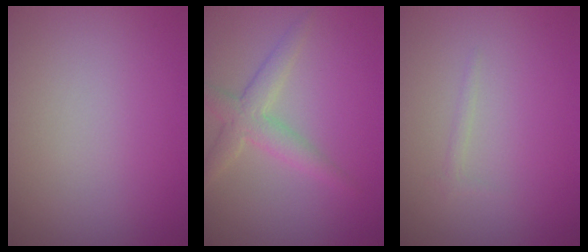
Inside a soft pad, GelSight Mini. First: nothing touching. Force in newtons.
{"total": 3.0, "press": 3.0, "slide": 0.3}
{"total": 0.6, "press": 0.6, "slide": 0.0}